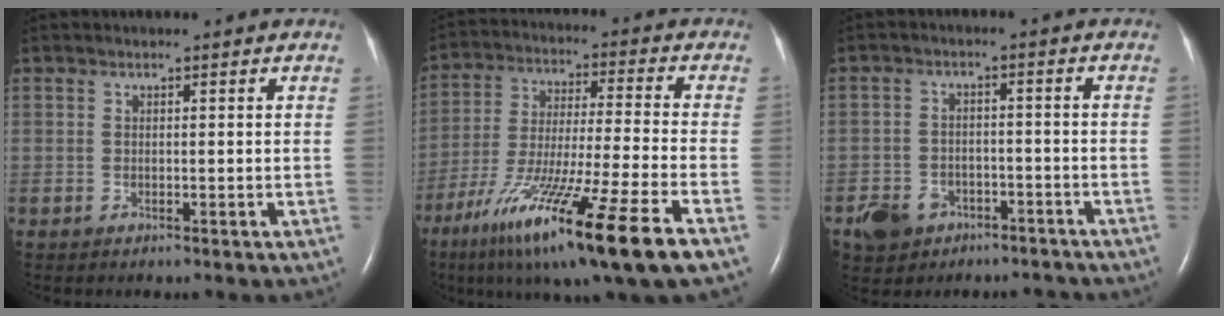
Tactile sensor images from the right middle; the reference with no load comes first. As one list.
[{"total": 20.3, "force": [-11.8, -0.3, 16.5], "torque": [-0.277, -0.061, -0.210]}, {"total": 7.6, "force": [-5.1, 5.4, 1.7], "torque": [-0.040, 0.013, -0.073]}]